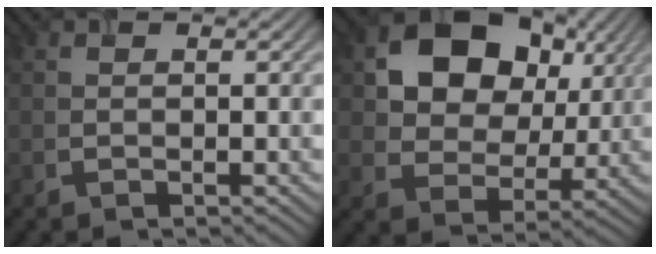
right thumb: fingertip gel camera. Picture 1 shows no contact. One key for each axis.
{"total": 13.1, "fx": 4.7, "fy": 10.1, "fz": 6.9, "tx": -0.146, "ty": 0.026, "tz": 0.085}